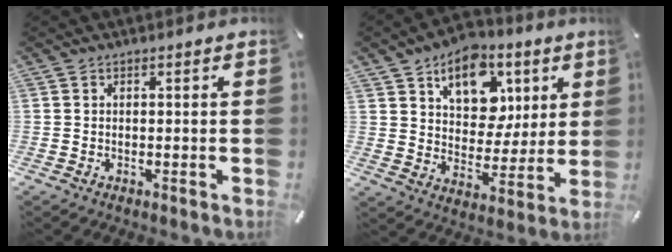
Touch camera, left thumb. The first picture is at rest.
{"total": 14.8, "force": [7.4, 10.4, 7.4], "torque": [-0.108, -0.033, 0.136]}